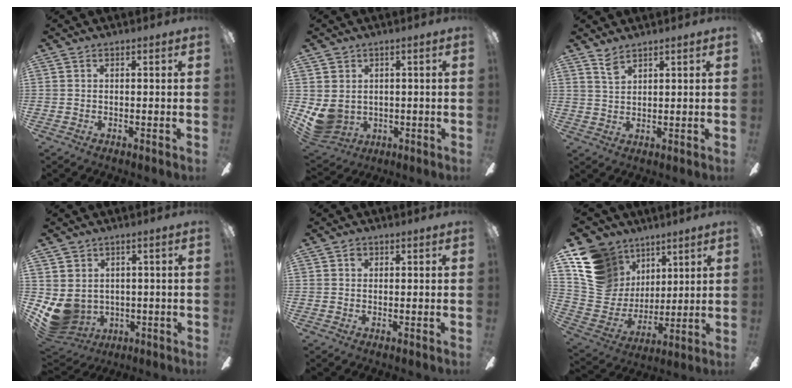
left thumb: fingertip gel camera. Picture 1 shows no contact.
{"total": 7.1, "force": [-0.2, 6.6, 2.6], "torque": [-0.082, -0.006, -0.002]}
{"total": 3.4, "force": [2.8, 1.1, 1.6], "torque": [-0.038, -0.005, 0.052]}
{"total": 7.9, "force": [-0.9, 7.4, 2.7], "torque": [-0.092, -0.013, -0.010]}
{"total": 1.2, "force": [0.5, 0.9, 0.5], "torque": [-0.004, 0.001, 0.007]}
{"total": 16.4, "force": [8.3, 12.9, 6.0], "torque": [-0.141, -0.044, 0.167]}